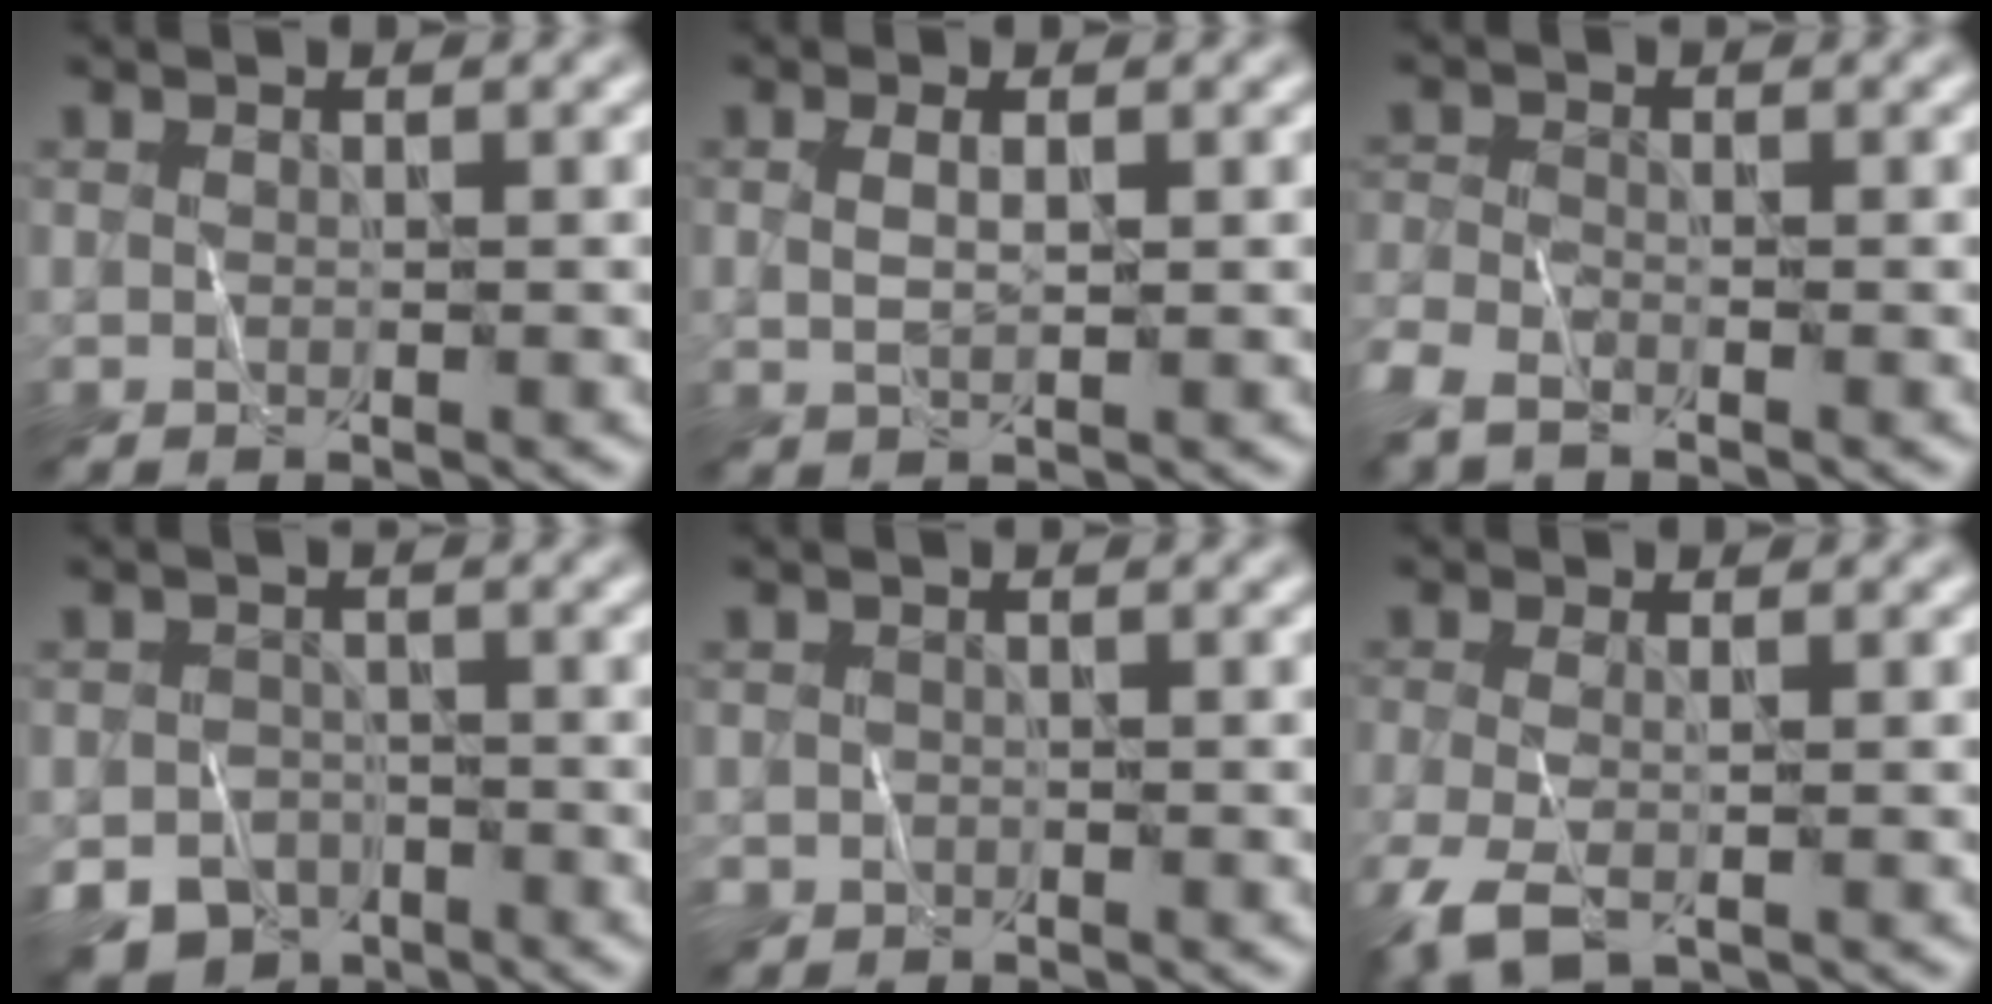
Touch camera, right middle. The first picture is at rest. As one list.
[{"total": 1.4, "force": [0.5, 0.5, 1.2], "torque": [-0.022, -0.004, 0.014]}, {"total": 3.4, "force": [-2.5, 1.4, 1.8], "torque": [-0.041, -0.010, -0.064]}, {"total": 5.6, "force": [-3.8, 3.7, 1.8], "torque": [-0.026, -0.014, -0.060]}, {"total": 1.2, "force": [-0.8, 0.9, -0.1], "torque": [0.008, -0.002, -0.014]}, {"total": 4.3, "force": [-2.1, 1.9, 3.2], "torque": [-0.081, -0.009, -0.044]}]